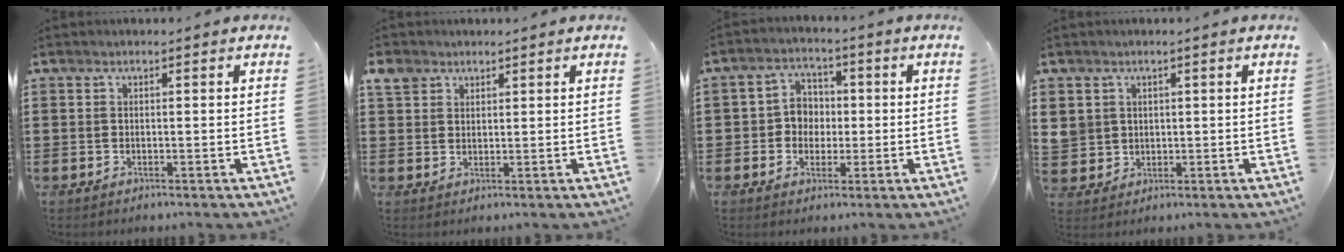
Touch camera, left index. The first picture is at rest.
{"total": 3.3, "force": [2.2, 2.4, 0.6], "torque": [-0.026, 0.011, 0.042]}
{"total": 4.7, "force": [-0.3, 4.4, 1.7], "torque": [-0.050, 0.014, -0.009]}
{"total": 3.3, "force": [1.1, 3.1, 0.3], "torque": [-0.023, 0.011, 0.019]}